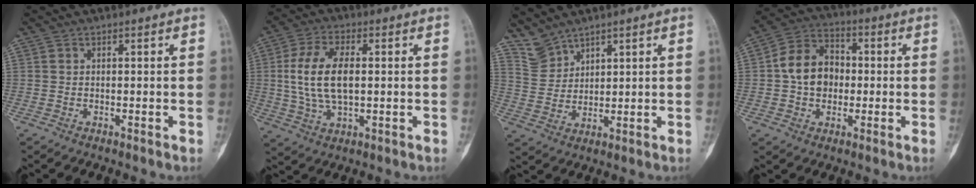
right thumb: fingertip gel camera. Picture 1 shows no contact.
{"total": 11.9, "force": [0.9, 6.2, 10.2], "torque": [-0.203, 0.007, 0.019]}
{"total": 4.8, "force": [4.5, 1.7, 0.3], "torque": [0.002, -0.026, 0.106]}
{"total": 10.8, "force": [-0.2, 8.5, 6.7], "torque": [-0.089, 0.030, -0.013]}